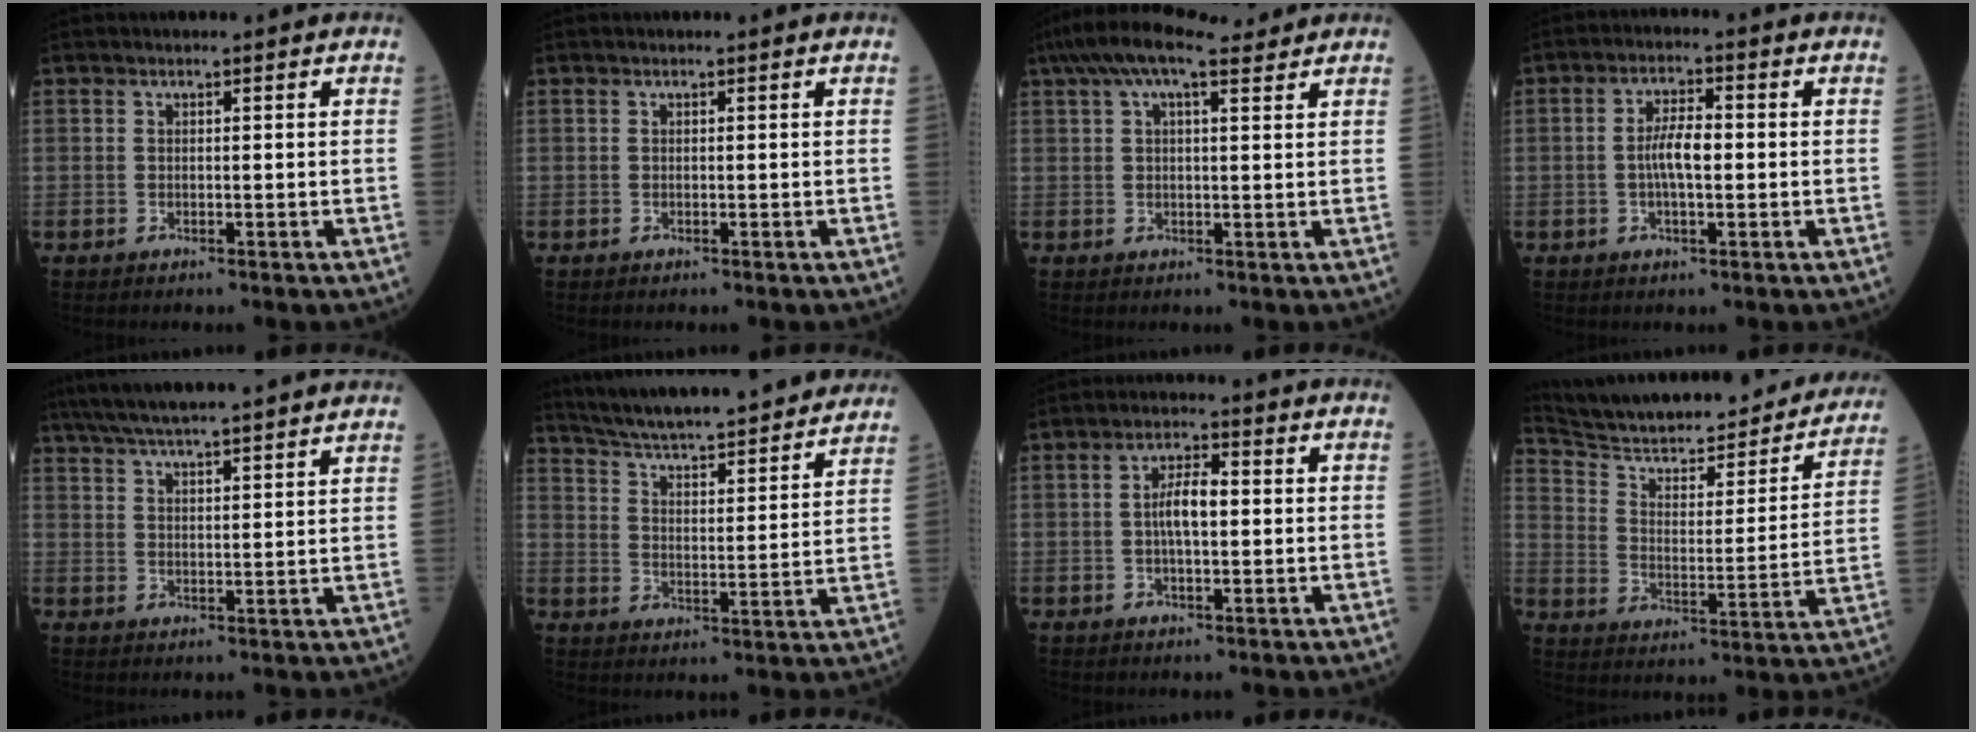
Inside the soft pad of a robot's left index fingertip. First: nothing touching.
{"total": 0.0}
{"total": 9.4, "force": [7.1, 2.4, 5.8], "torque": [-0.109, 0.048, 0.116]}
{"total": 4.9, "force": [-0.3, 1.5, 4.7], "torque": [-0.098, 0.007, -0.010]}
{"total": 17.5, "force": [15.5, 0.8, 8.1], "torque": [-0.140, 0.037, 0.220]}
{"total": 26.3, "force": [23.9, 2.7, 10.6], "torque": [-0.169, -0.019, 0.323]}
{"total": 4.8, "force": [0.1, 1.6, 4.6], "torque": [-0.093, 0.009, -0.002]}
{"total": 28.9, "force": [25.6, 5.8, 12.0], "torque": [-0.186, -0.043, 0.338]}